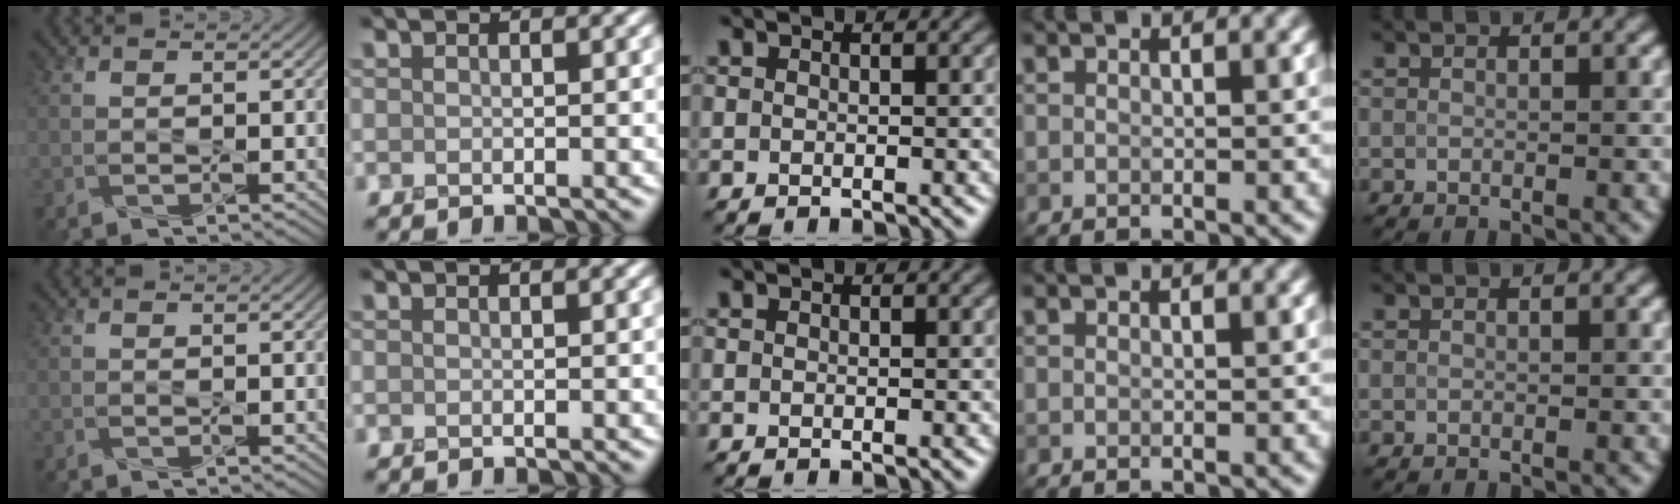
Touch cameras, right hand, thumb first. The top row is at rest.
{}